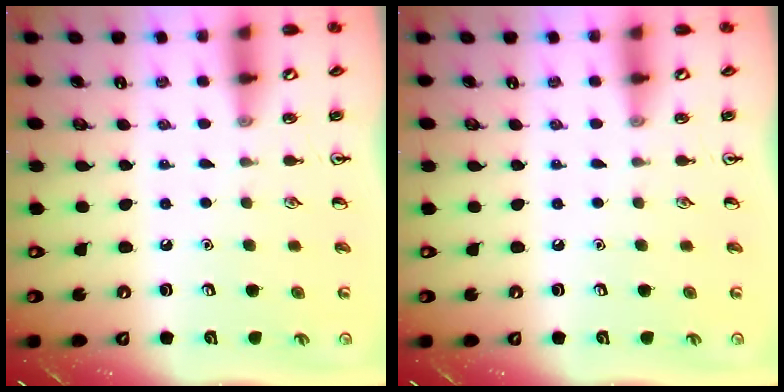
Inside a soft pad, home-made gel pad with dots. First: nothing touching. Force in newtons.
{"total": 0.0}